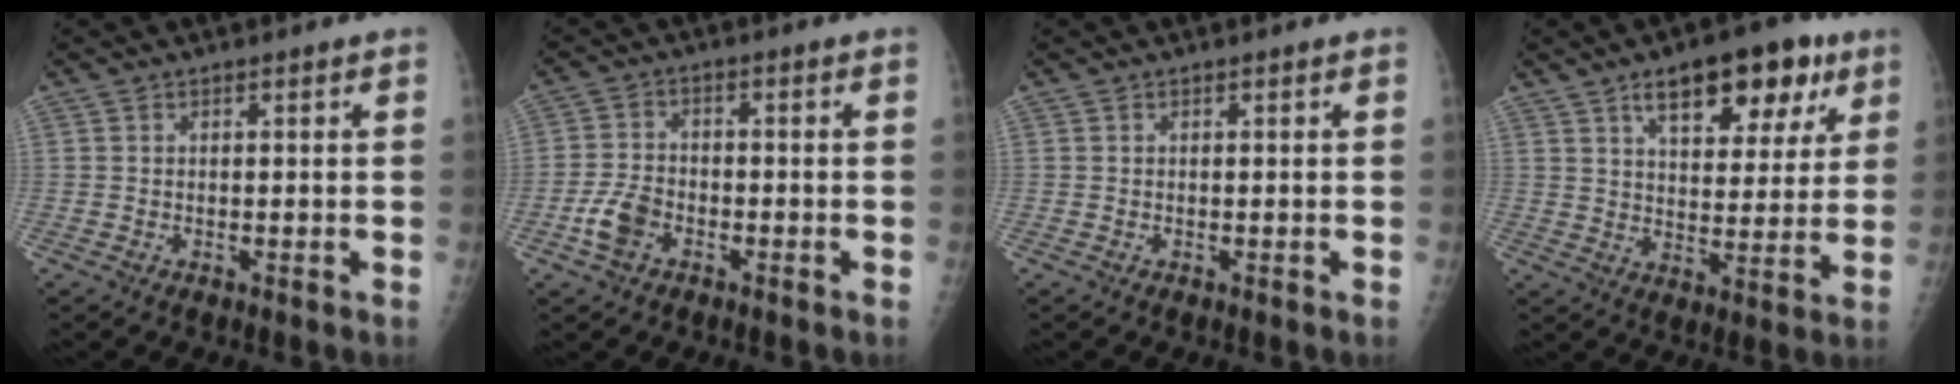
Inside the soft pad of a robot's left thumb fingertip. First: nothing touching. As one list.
[{"total": 5.5, "force": [-2.7, 3.6, 3.3], "torque": [-0.064, 0.014, -0.054]}, {"total": 0.0}, {"total": 15.7, "force": [8.4, 7.5, 10.9], "torque": [-0.108, -0.020, 0.123]}]